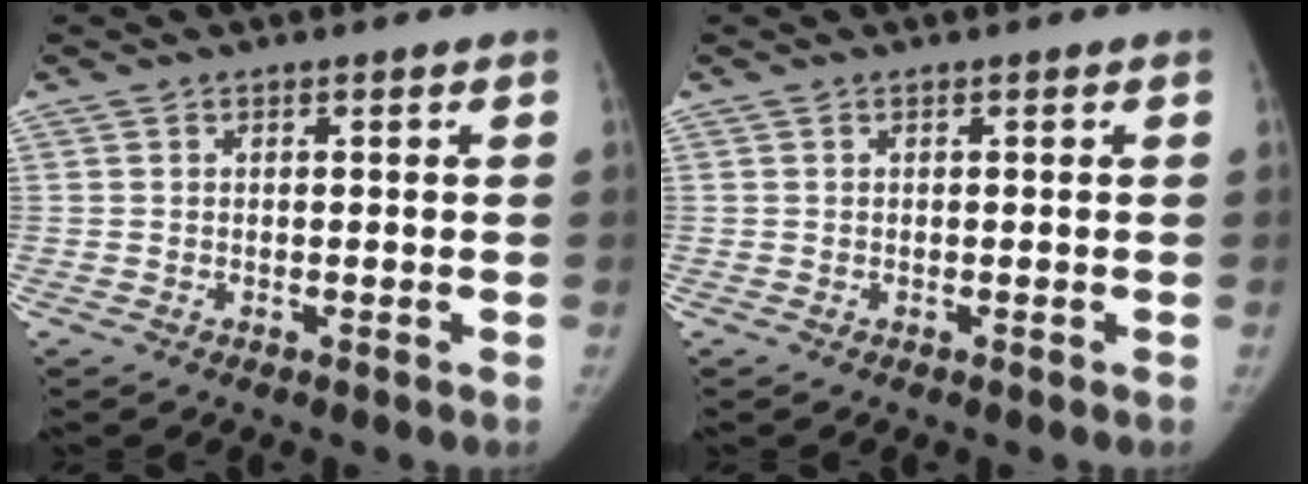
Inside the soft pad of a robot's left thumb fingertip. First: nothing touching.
{"total": 0.0}